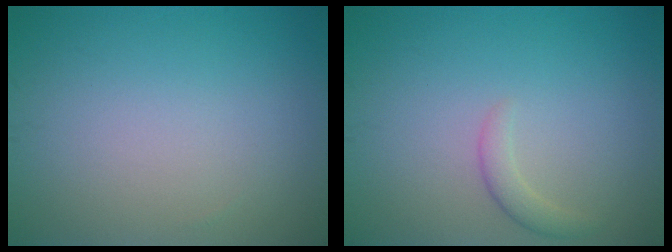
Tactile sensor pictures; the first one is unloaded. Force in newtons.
{"total": 1.4, "press": 1.4, "slide": 0.1}